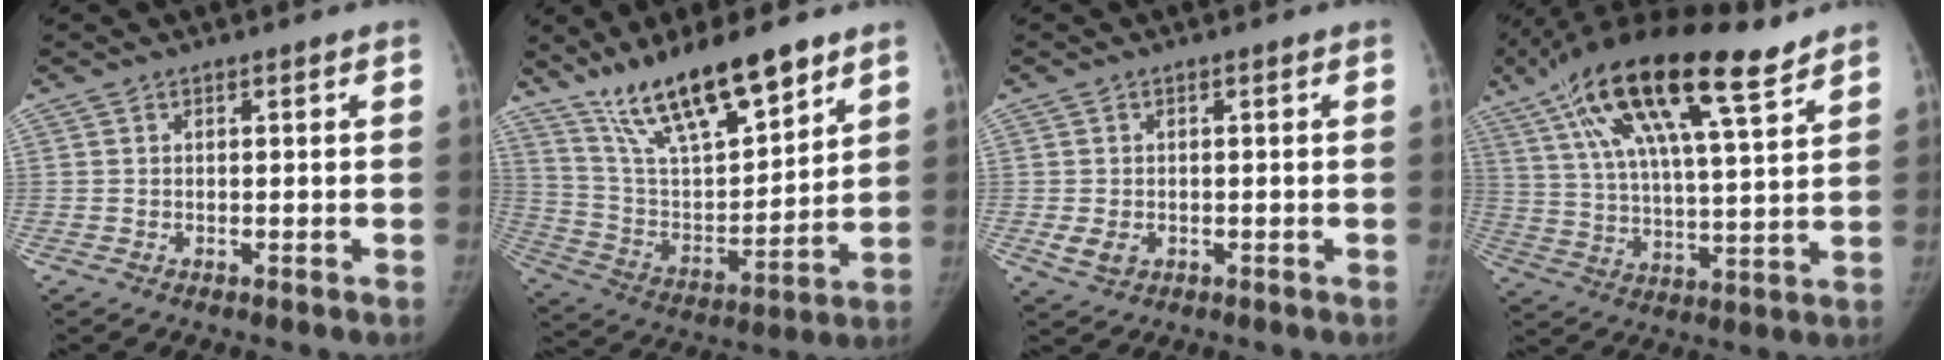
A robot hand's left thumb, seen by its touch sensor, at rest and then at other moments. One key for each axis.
{"total": 20.4, "fx": 14.4, "fy": 5.9, "fz": 13.1, "tx": -0.200, "ty": -0.062, "tz": 0.267}
{"total": 3.3, "fx": -0.9, "fy": 2.5, "fz": 1.9, "tx": -0.033, "ty": -0.002, "tz": -0.010}
{"total": 22.9, "fx": 13.9, "fy": 6.1, "fz": 17.2, "tx": -0.305, "ty": -0.023, "tz": 0.240}